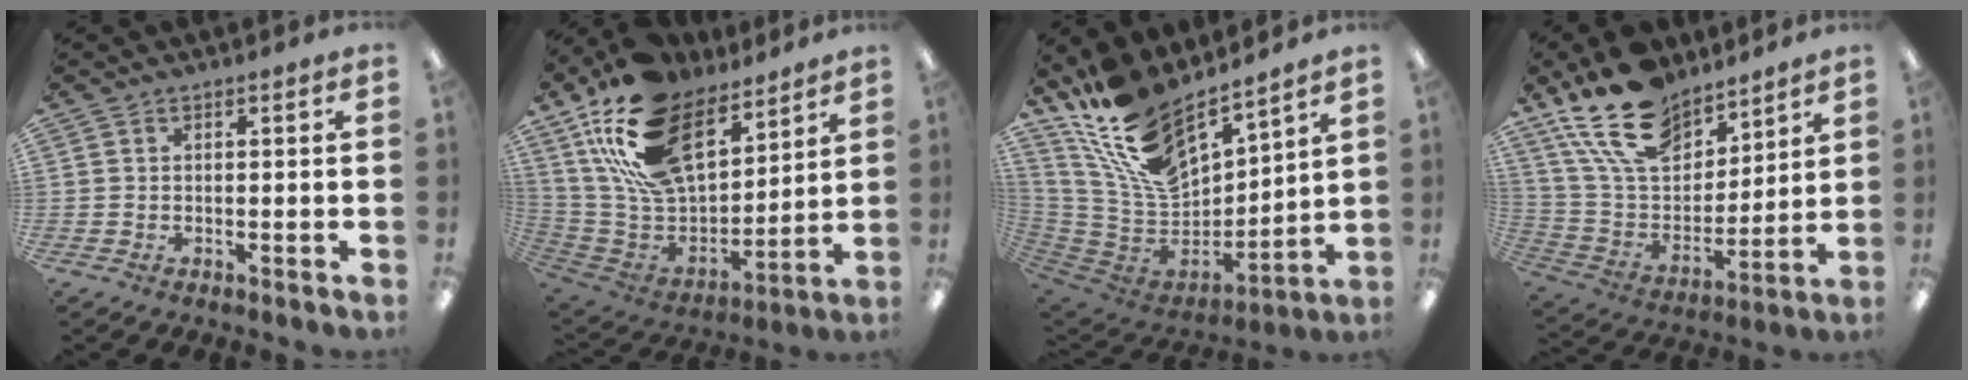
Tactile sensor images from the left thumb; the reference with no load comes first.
{"total": 23.6, "force": [14.8, 13.2, 12.9], "torque": [-0.261, -0.077, 0.274]}
{"total": 18.7, "force": [14.5, 8.0, 8.8], "torque": [-0.195, -0.101, 0.266]}
{"total": 19.8, "force": [14.4, 10.4, 8.9], "torque": [-0.187, -0.073, 0.267]}